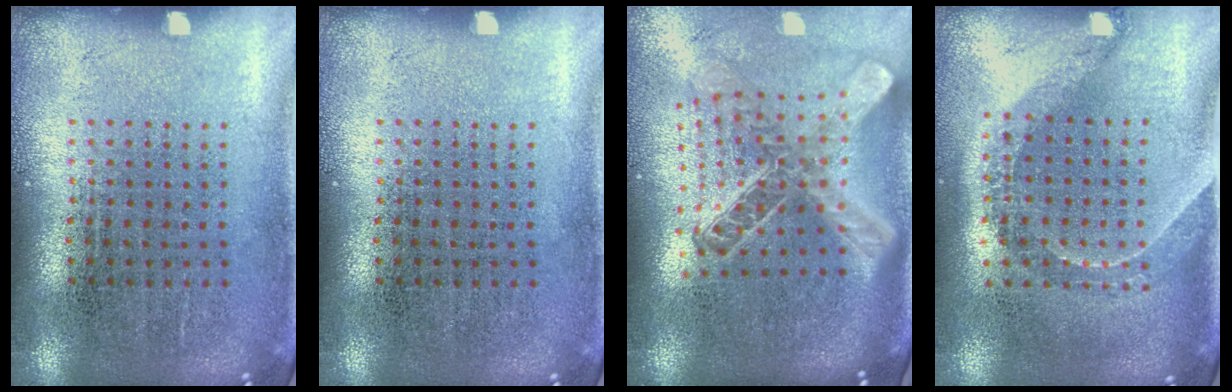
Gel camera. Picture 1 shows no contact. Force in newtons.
{"total": 0.0}
{"total": 2.7, "press": 2.0, "slide": 1.8}
{"total": 1.6, "press": 1.2, "slide": 1.1}